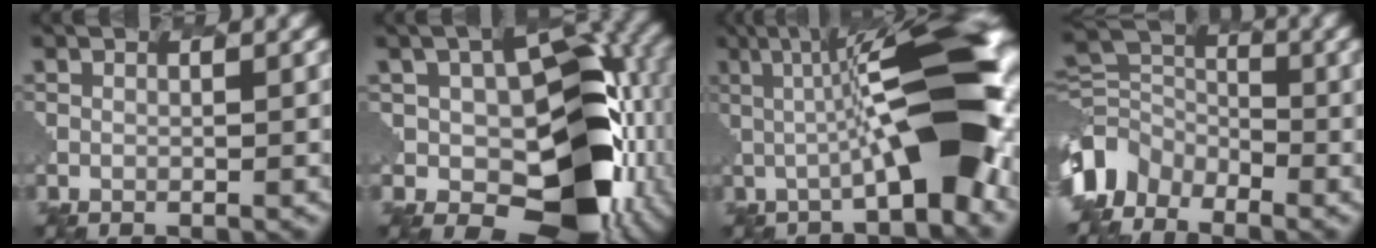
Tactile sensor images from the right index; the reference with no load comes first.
{"total": 14.1, "force": [-1.2, 9.8, 10.1], "torque": [-0.168, -0.032, -0.009]}
{"total": 8.7, "force": [0.4, 1.5, 8.6], "torque": [-0.127, 0.022, -0.017]}
{"total": 5.8, "force": [-4.7, 3.3, -0.4], "torque": [-0.043, -0.006, -0.118]}